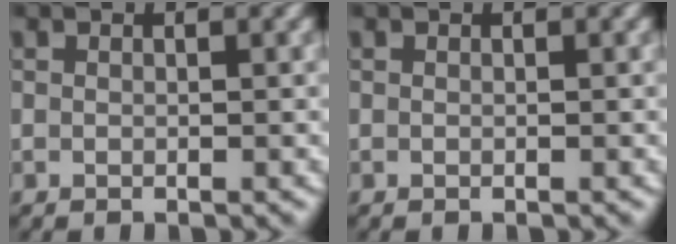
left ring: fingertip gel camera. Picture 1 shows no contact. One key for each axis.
{"total": 0.0}